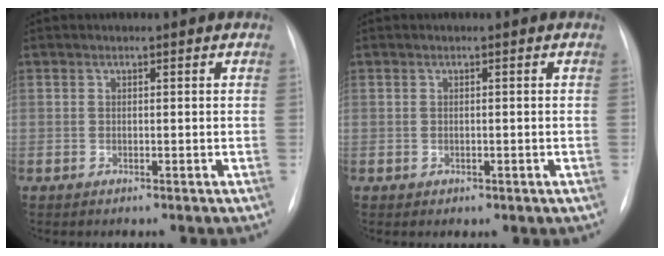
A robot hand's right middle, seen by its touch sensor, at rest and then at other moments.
{"total": 0.8, "force": [-0.2, 0.7, 0.4], "torque": [-0.009, 0.000, 0.003]}